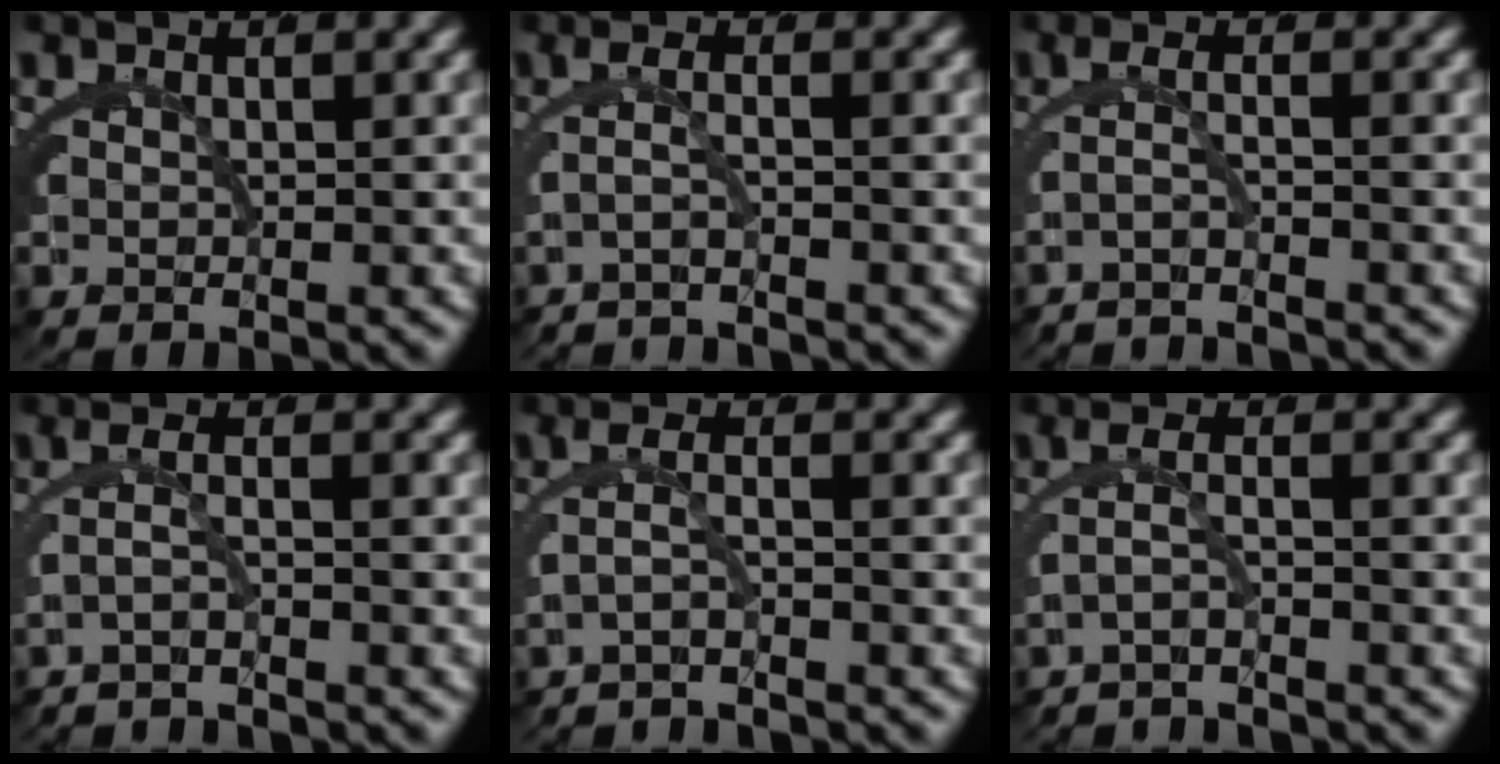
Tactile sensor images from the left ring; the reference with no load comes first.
{"total": 2.3, "force": [-1.5, -0.2, 1.7], "torque": [-0.039, -0.008, -0.019]}
{"total": 2.8, "force": [-2.2, 0.0, 1.7], "torque": [-0.039, -0.011, -0.030]}
{"total": 2.4, "force": [-1.8, -0.2, 1.6], "torque": [-0.037, -0.010, -0.023]}
{"total": 2.3, "force": [-1.7, 0.0, 1.5], "torque": [-0.035, -0.010, -0.023]}
{"total": 2.6, "force": [-2.1, 0.0, 1.5], "torque": [-0.034, -0.012, -0.028]}